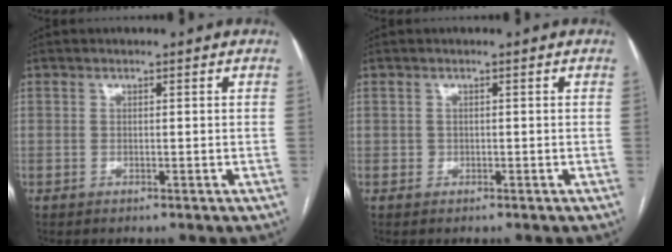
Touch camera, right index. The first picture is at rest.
{"total": 0.6, "force": [-0.1, 0.5, 0.0], "torque": [0.000, 0.004, -0.003]}